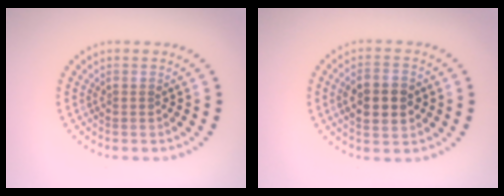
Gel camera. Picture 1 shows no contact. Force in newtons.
{"total": 3.9, "press": 3.9, "slide": 0.2}